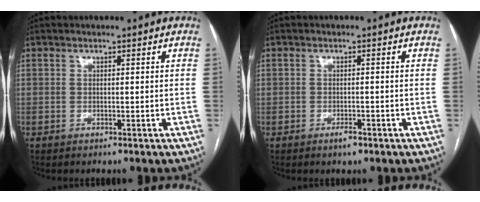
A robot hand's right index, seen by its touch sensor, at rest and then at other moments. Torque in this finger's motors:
{"motor_torque": [-0.04, -0.03, -0.11, -0.03]}